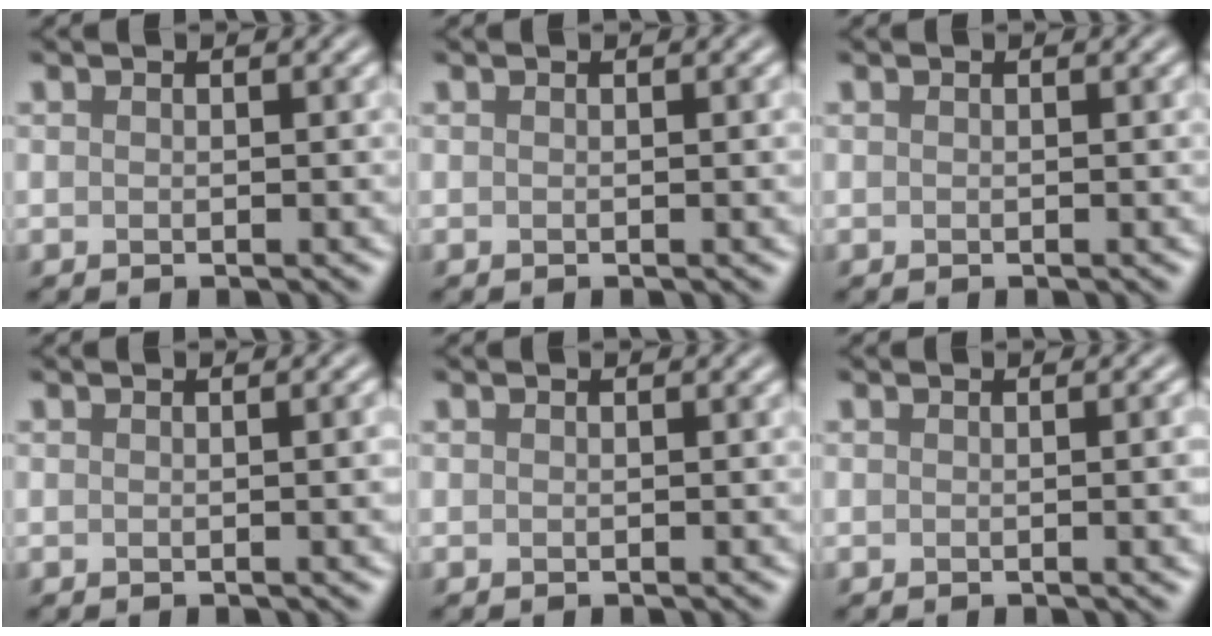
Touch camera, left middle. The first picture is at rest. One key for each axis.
{"total": 0.7, "fx": 0.0, "fy": 0.2, "fz": 0.6, "tx": -0.004, "ty": 0.003, "tz": -0.001}
{"total": 0.0}
{"total": 2.2, "fx": 0.1, "fy": 0.7, "fz": 2.1, "tx": -0.018, "ty": 0.004, "tz": -0.004}
{"total": 0.0}
{"total": 3.2, "fx": 0.0, "fy": 1.1, "fz": 3.0, "tx": -0.021, "ty": 0.006, "tz": -0.003}